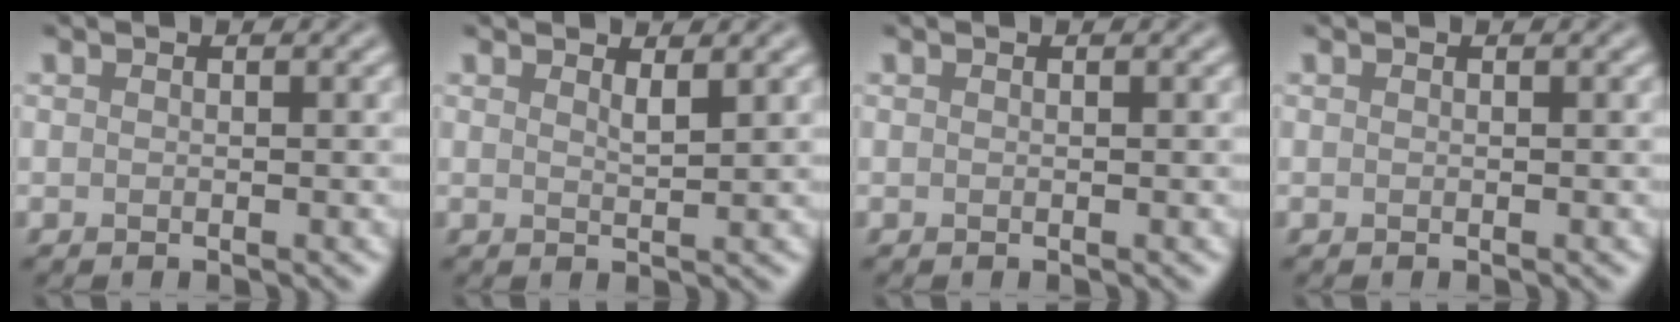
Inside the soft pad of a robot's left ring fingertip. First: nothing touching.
{"total": 1.2, "force": [0.9, 0.2, 0.7], "torque": [-0.010, -0.002, 0.014]}
{"total": 0.0}
{"total": 0.0}